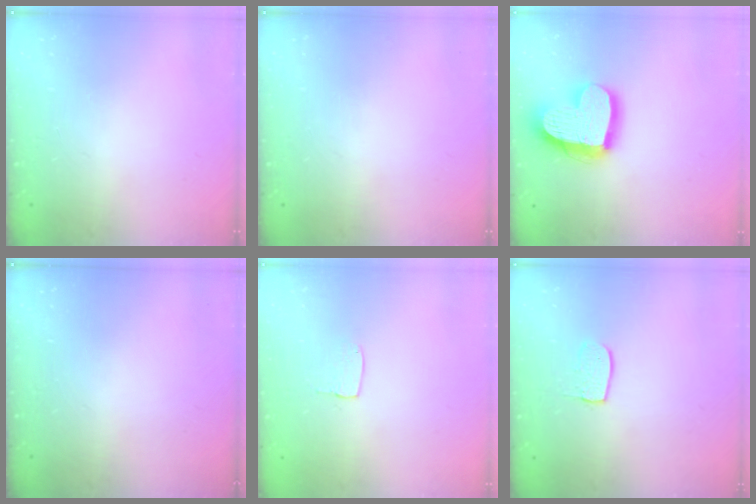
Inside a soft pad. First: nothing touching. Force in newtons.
{"total": 0.0}
{"total": 19.3, "press": 19.3, "slide": 1.6}
{"total": 0.0}
{"total": 3.4, "press": 3.4, "slide": 0.2}
{"total": 6.6, "press": 6.5, "slide": 0.4}